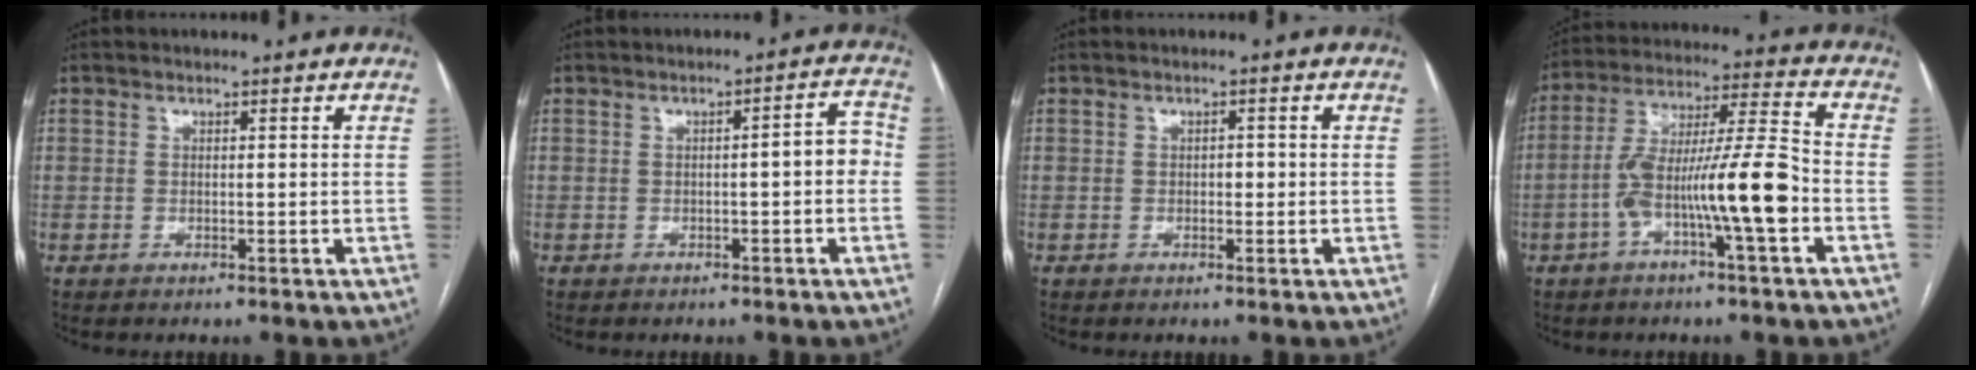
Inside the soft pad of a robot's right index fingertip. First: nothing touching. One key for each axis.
{"total": 4.2, "fx": -0.4, "fy": 0.9, "fz": 4.1, "tx": -0.049, "ty": 0.021, "tz": -0.005}
{"total": 1.3, "fx": -0.1, "fy": 0.8, "fz": 1.0, "tx": -0.013, "ty": 0.004, "tz": -0.001}
{"total": 13.9, "fx": -4.3, "fy": 0.7, "fz": 13.1, "tx": -0.240, "ty": 0.017, "tz": -0.078}